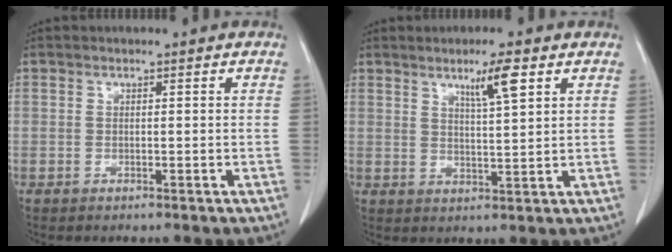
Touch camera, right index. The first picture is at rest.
{"total": 5.4, "force": [3.0, 0.1, 4.4], "torque": [-0.074, -0.002, 0.052]}